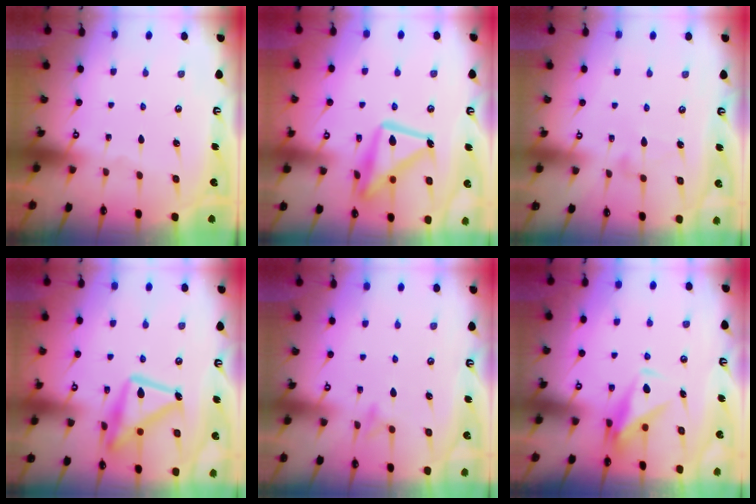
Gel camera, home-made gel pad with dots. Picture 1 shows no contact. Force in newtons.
{"total": 16.2, "press": 16.2, "slide": 1.2}
{"total": 5.6, "press": 5.6, "slide": 0.2}
{"total": 17.6, "press": 17.5, "slide": 1.2}
{"total": 8.3, "press": 8.3, "slide": 0.6}
{"total": 8.1, "press": 8.1, "slide": 0.4}